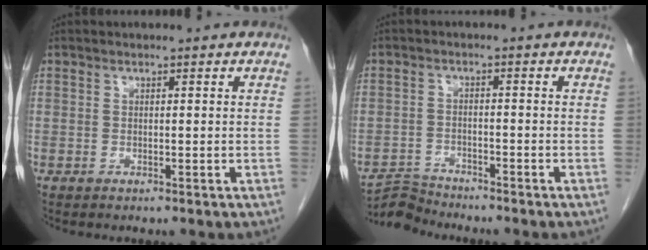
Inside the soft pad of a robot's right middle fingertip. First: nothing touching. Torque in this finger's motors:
{"motor_torque": [0.02, -0.21, -0.18, -0.04]}